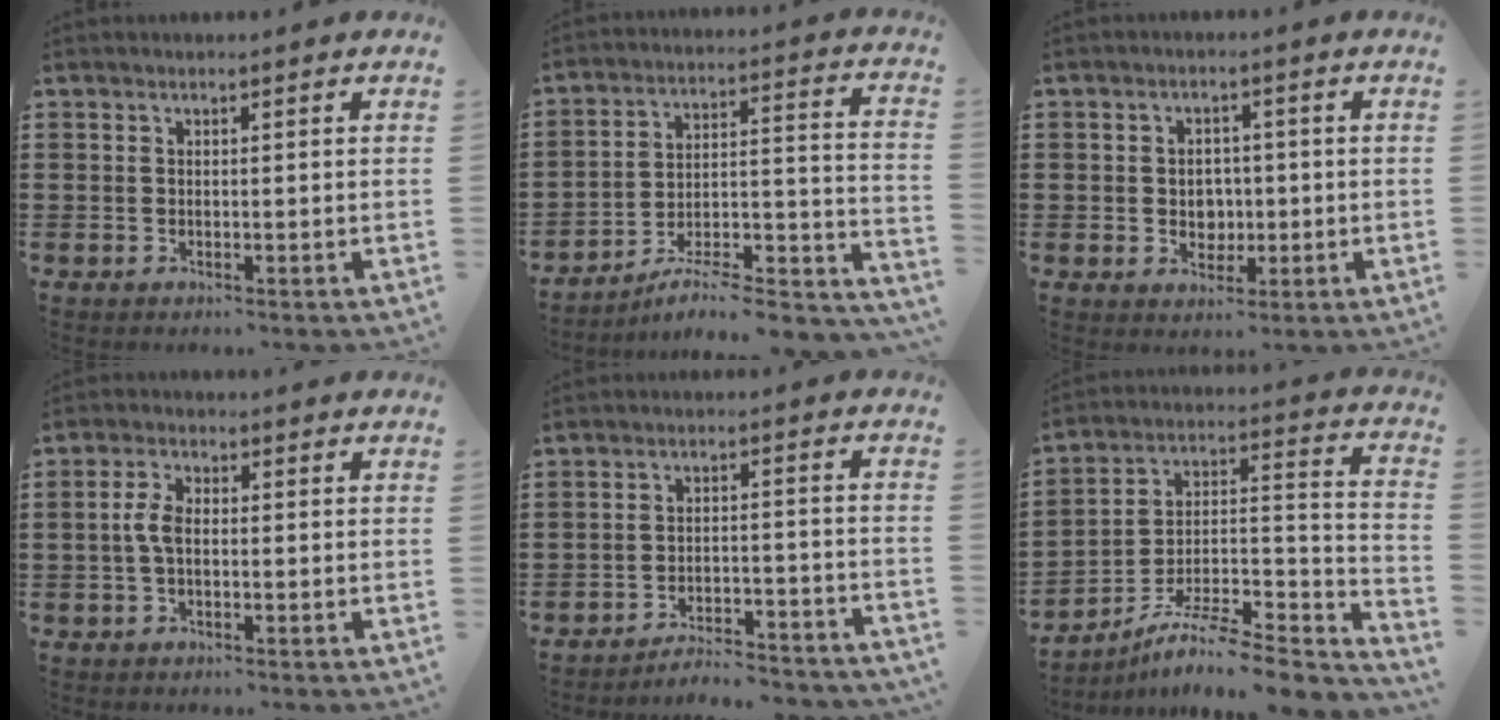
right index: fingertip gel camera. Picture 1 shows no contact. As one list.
[{"total": 5.9, "force": [-5.2, 0.5, 2.7], "torque": [-0.041, -0.011, -0.104]}, {"total": 3.4, "force": [-0.3, 3.1, 1.4], "torque": [-0.031, 0.001, -0.010]}, {"total": 3.7, "force": [-0.3, 1.9, 3.2], "torque": [-0.084, -0.002, -0.013]}, {"total": 5.0, "force": [-4.9, 0.2, 1.1], "torque": [-0.022, 0.002, -0.099]}, {"total": 8.0, "force": [-6.3, 1.7, 4.6], "torque": [-0.073, 0.007, -0.121]}]